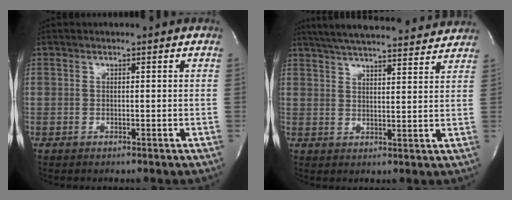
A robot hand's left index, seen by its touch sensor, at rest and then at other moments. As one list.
[{"total": 20.1, "force": [18.4, 2.5, 7.7], "torque": [-0.127, 0.022, 0.250]}]